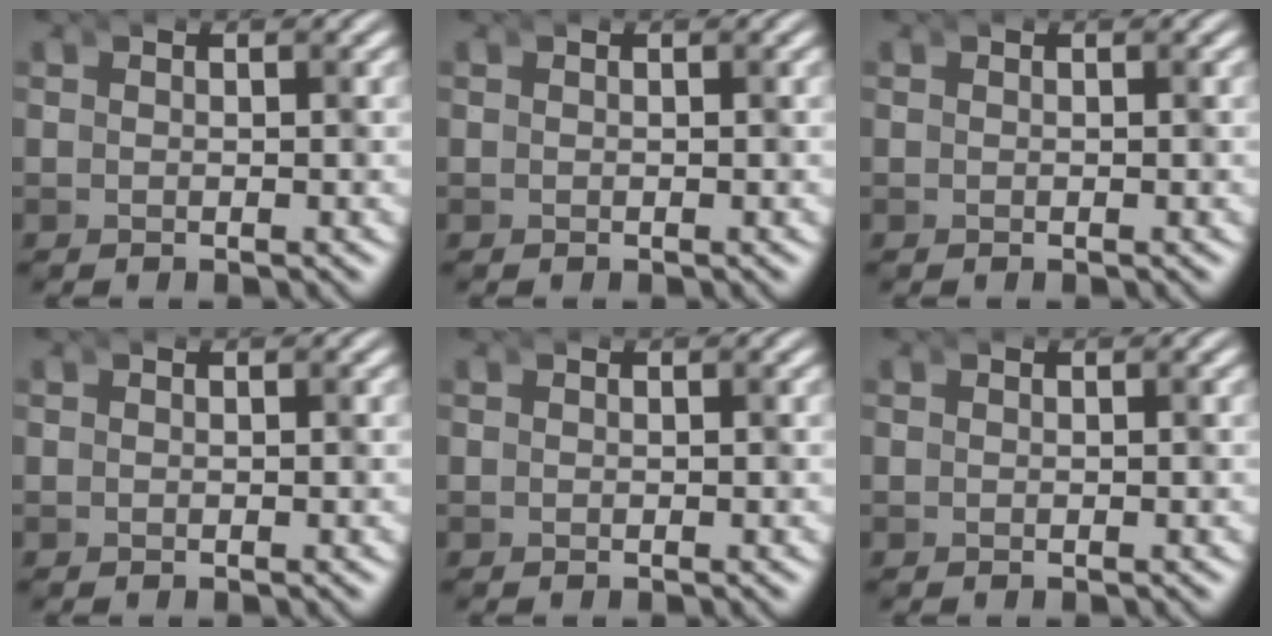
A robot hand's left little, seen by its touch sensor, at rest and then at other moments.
{"total": 0.0}
{"total": 0.0}
{"total": 0.0}
{"total": 0.0}
{"total": 0.0}